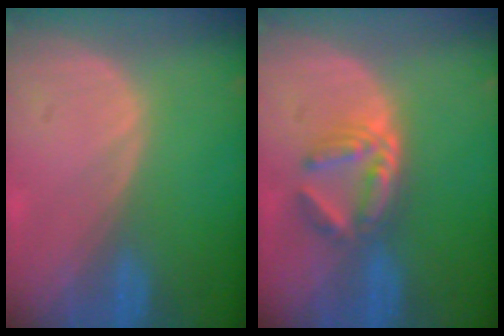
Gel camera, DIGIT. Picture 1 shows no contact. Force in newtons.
{"total": 6.0, "press": 5.3, "slide": 2.8}